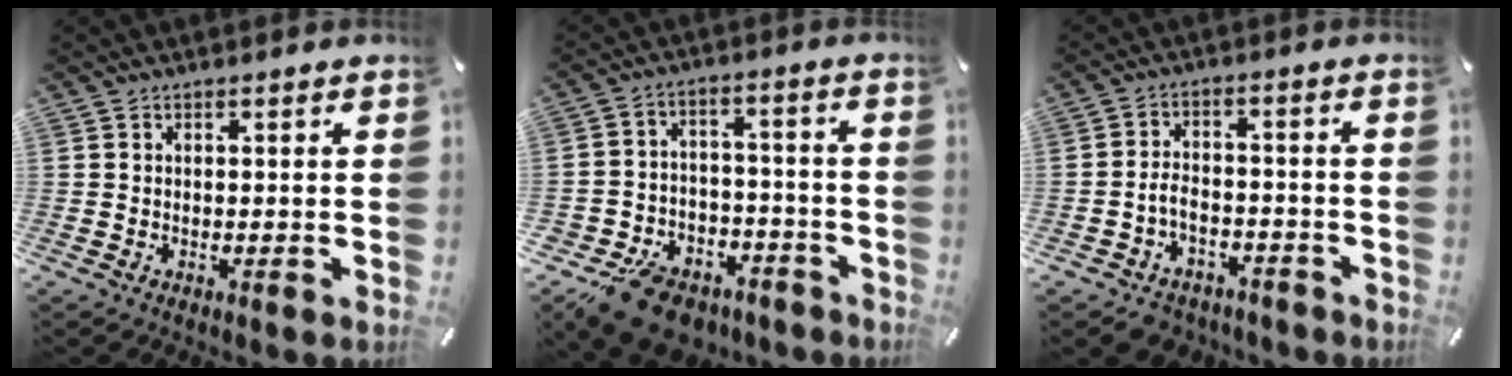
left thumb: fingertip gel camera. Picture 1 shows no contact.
{"total": 12.7, "force": [-9.4, 7.2, 4.5], "torque": [-0.071, 0.072, -0.167]}
{"total": 5.5, "force": [-3.2, 4.0, 2.1], "torque": [-0.040, 0.017, -0.059]}